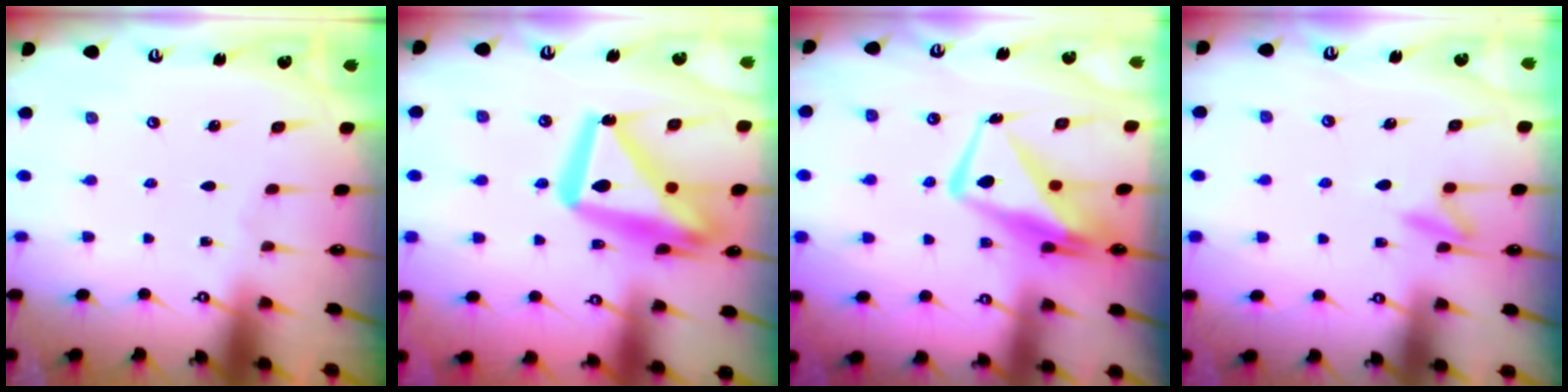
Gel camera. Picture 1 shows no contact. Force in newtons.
{"total": 20.2, "press": 20.1, "slide": 2.2}
{"total": 11.9, "press": 11.8, "slide": 1.5}
{"total": 7.8, "press": 7.8, "slide": 0.8}